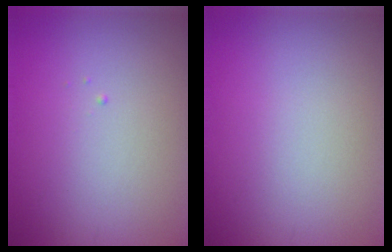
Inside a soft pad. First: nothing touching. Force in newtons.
{"total": 0.0}